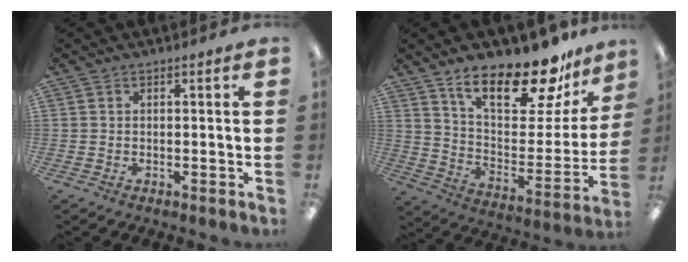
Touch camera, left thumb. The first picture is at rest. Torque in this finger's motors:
{"motor_torque": [0.59, 0.64, 1.15, -1.62, 0.18]}